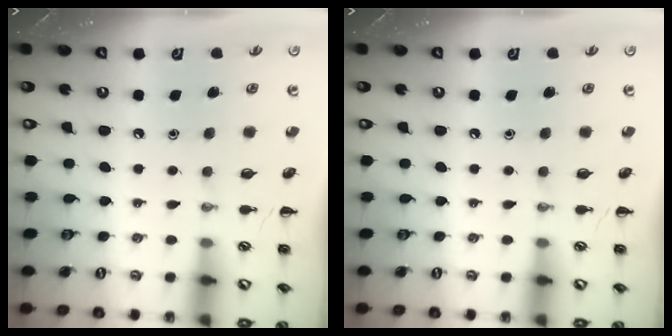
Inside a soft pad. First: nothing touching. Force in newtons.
{"total": 0.0}